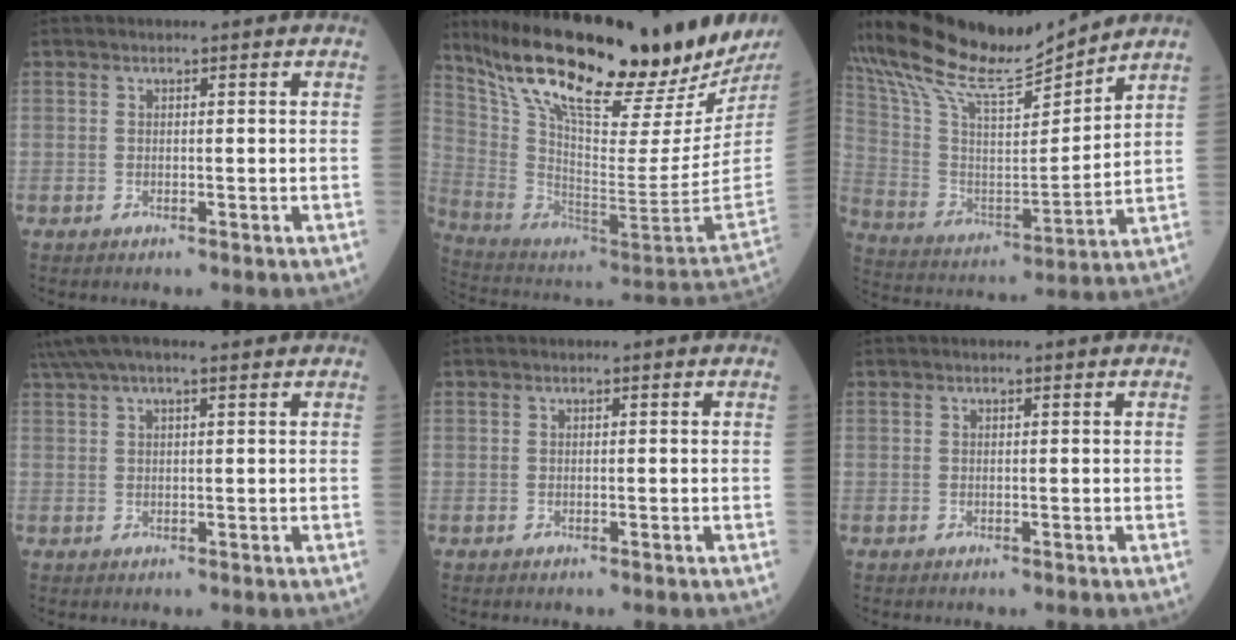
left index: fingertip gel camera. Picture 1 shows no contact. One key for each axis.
{"total": 29.5, "fx": 23.2, "fy": 1.3, "fz": 18.2, "tx": -0.310, "ty": -0.076, "tz": 0.367}
{"total": 16.1, "fx": 15.2, "fy": 1.0, "fz": 5.4, "tx": -0.127, "ty": -0.001, "tz": 0.280}
{"total": 8.8, "fx": 7.1, "fy": 1.2, "fz": 5.1, "tx": -0.093, "ty": 0.053, "tz": 0.110}
{"total": 0.0}
{"total": 0.0}